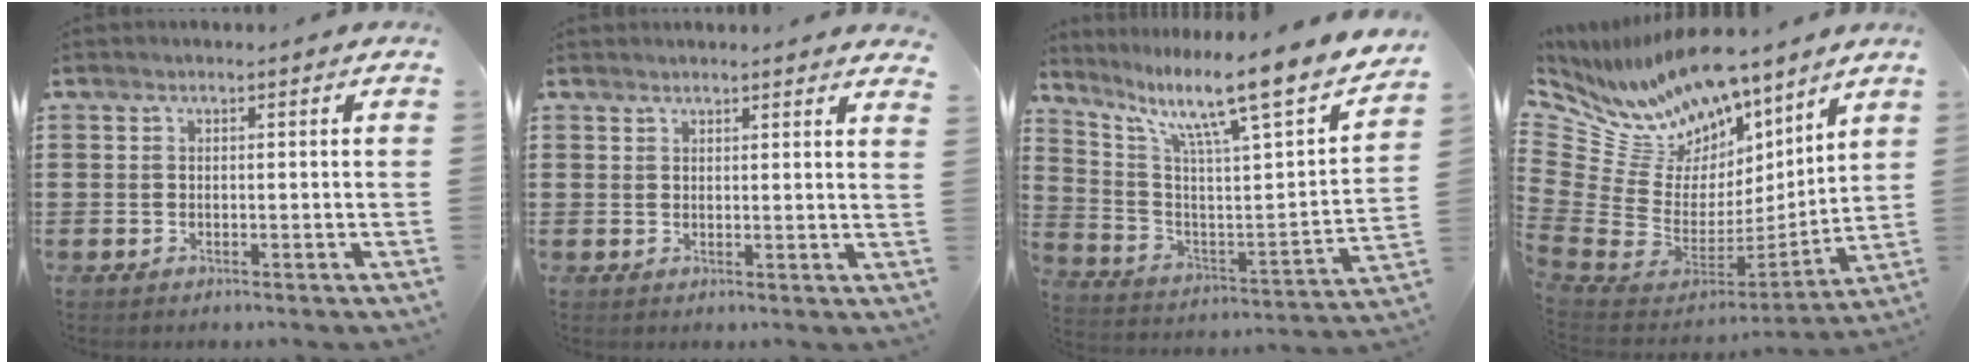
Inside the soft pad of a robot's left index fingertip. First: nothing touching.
{"total": 1.8, "force": [1.8, 0.0, 0.1], "torque": [-0.007, -0.002, 0.037]}
{"total": 10.6, "force": [8.0, 0.4, 6.9], "torque": [-0.143, -0.077, 0.115]}
{"total": 11.1, "force": [10.1, 4.0, 2.3], "torque": [-0.124, -0.097, 0.181]}